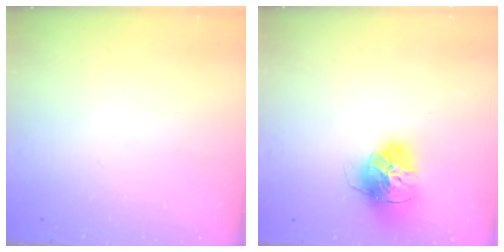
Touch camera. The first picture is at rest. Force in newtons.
{"total": 16.8, "press": 16.7, "slide": 1.5}